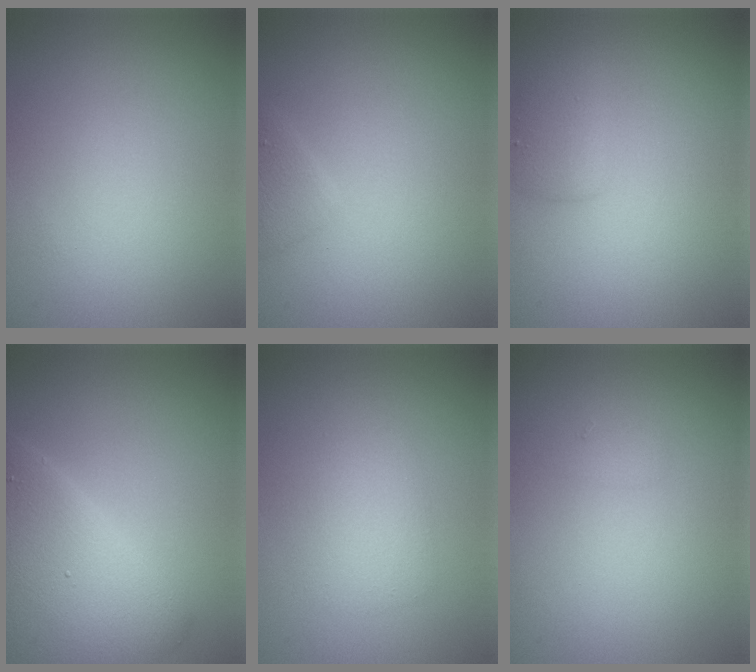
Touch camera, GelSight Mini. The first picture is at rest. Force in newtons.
{"total": 1.2, "press": 1.2, "slide": 0.0}
{"total": 1.8, "press": 1.8, "slide": 0.2}
{"total": 7.1, "press": 7.1, "slide": 0.2}
{"total": 2.4, "press": 2.4, "slide": 0.1}
{"total": 0.7, "press": 0.7, "slide": 0.0}